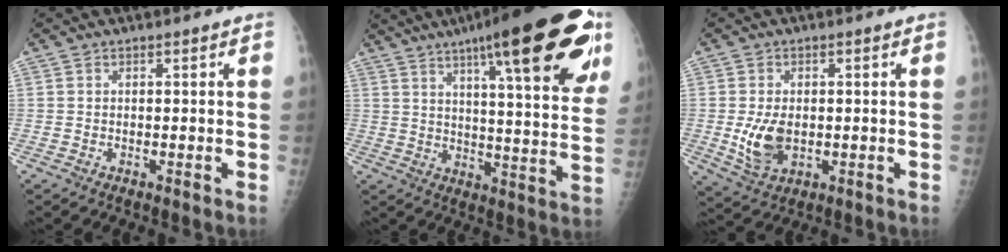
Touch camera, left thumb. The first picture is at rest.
{"total": 27.4, "force": [15.1, 6.1, 22.1], "torque": [-0.292, -0.030, 0.207]}
{"total": 6.8, "force": [-0.8, 4.4, 5.2], "torque": [-0.094, -0.006, -0.004]}